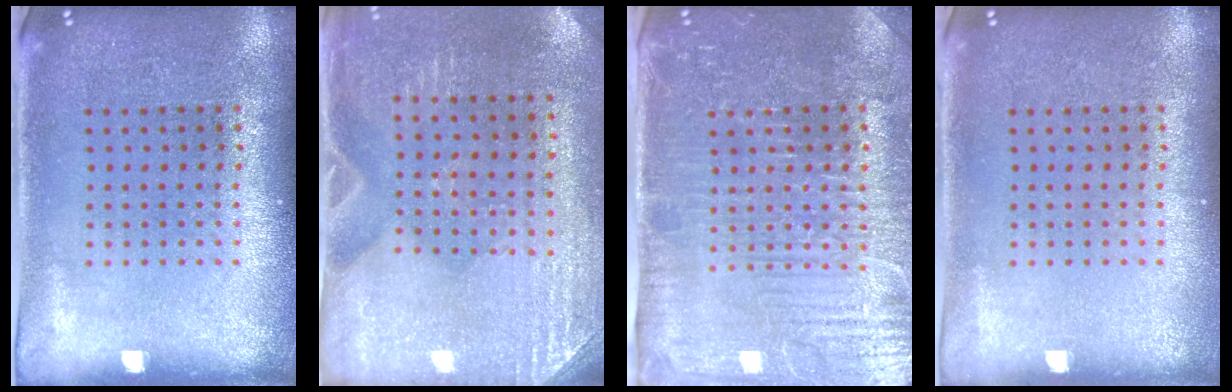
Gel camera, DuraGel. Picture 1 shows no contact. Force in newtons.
{"total": 2.9, "press": 2.6, "slide": 1.1}
{"total": 4.8, "press": 4.4, "slide": 1.7}
{"total": 0.0}